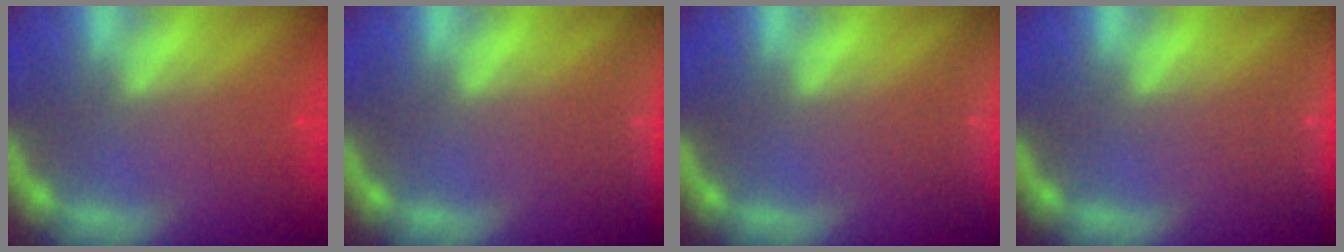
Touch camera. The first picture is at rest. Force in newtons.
{"total": 6.5}
{"total": 7.9}
{"total": 6.0}